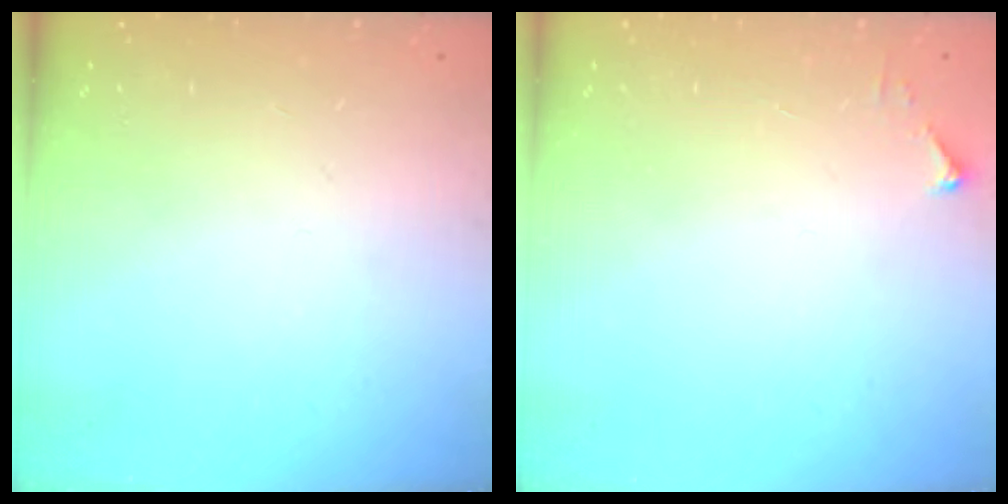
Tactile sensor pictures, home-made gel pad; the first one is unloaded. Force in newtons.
{"total": 2.5, "press": 2.5, "slide": 0.3}